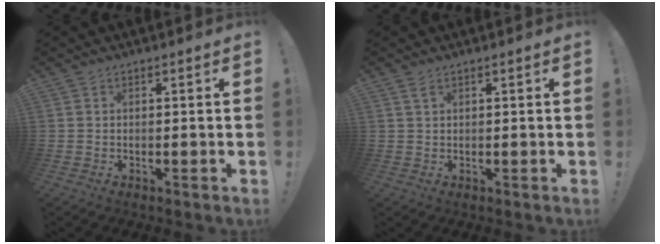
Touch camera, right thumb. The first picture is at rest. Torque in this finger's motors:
{"motor_torque": [0.02, 0.03, 0.09, -0.20, 0.00]}